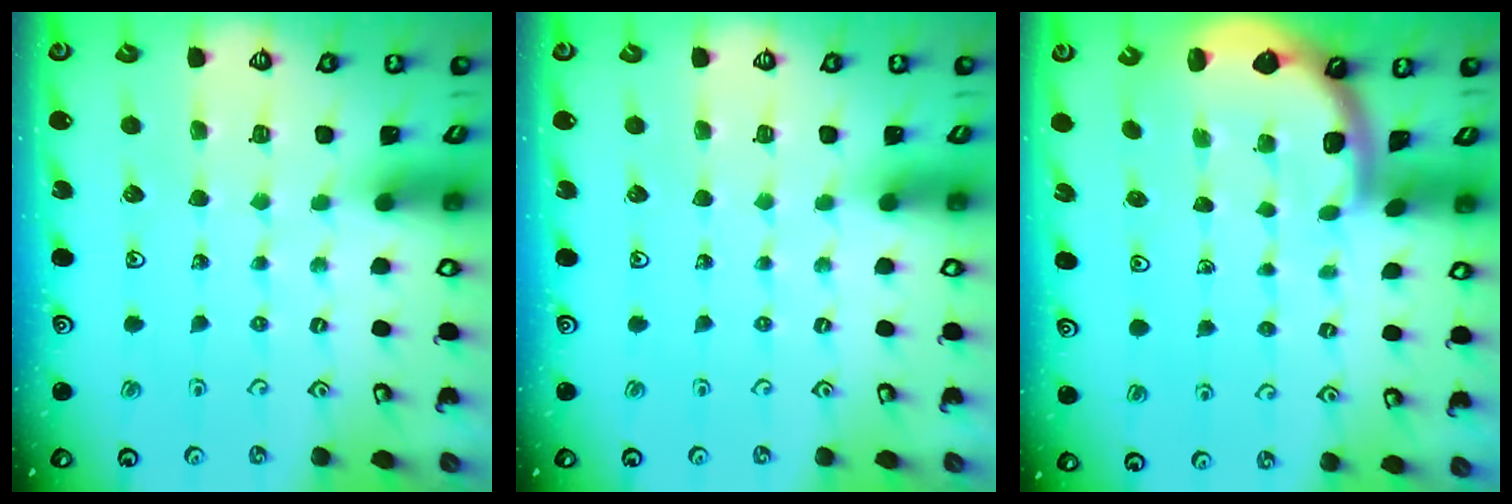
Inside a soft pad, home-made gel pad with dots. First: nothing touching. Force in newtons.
{"total": 0.0}
{"total": 1.6, "press": 1.6, "slide": 0.1}